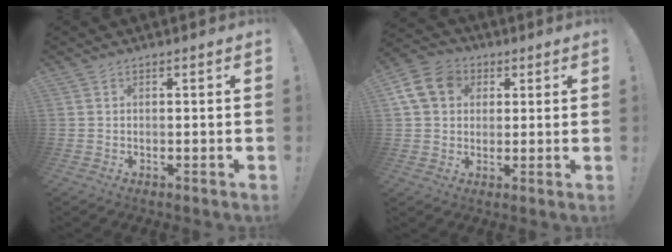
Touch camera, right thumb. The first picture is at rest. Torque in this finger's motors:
{"motor_torque": [1.21, 1.21, 0.14, 0.04, 0.00]}